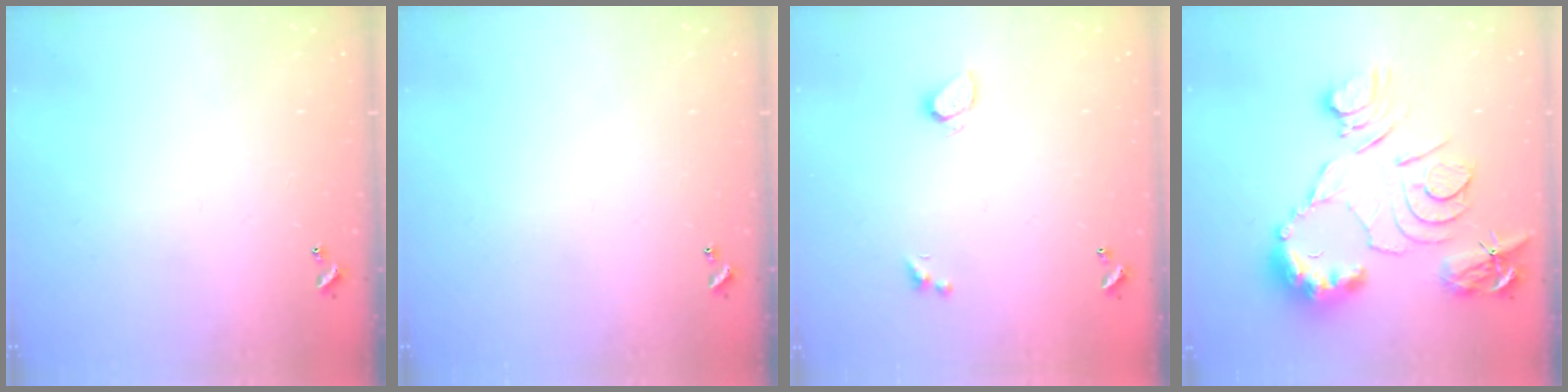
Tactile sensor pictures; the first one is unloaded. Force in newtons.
{"total": 0.0}
{"total": 0.6, "press": 0.5, "slide": 0.4}
{"total": 15.6, "press": 15.6, "slide": 1.3}